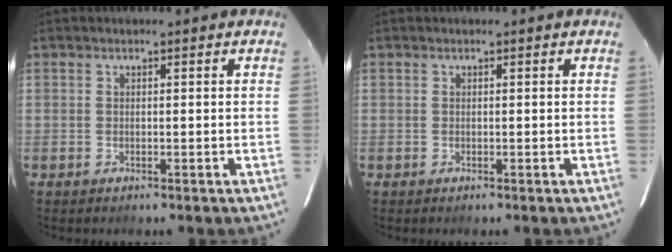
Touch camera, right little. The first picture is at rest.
{"total": 0.0}